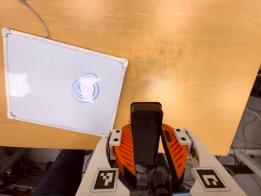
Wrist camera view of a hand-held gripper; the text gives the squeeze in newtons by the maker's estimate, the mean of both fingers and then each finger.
{"total": 5.2, "left": 4.6, "right": 5.7}